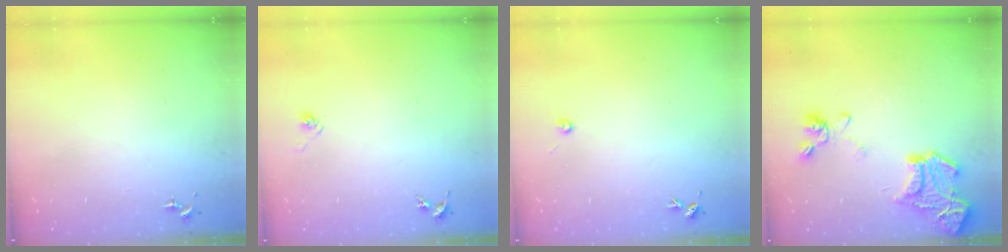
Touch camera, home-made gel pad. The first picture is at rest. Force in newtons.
{"total": 3.3, "press": 3.0, "slide": 1.2}
{"total": 4.1, "press": 4.1, "slide": 0.4}
{"total": 19.7, "press": 19.6, "slide": 1.9}